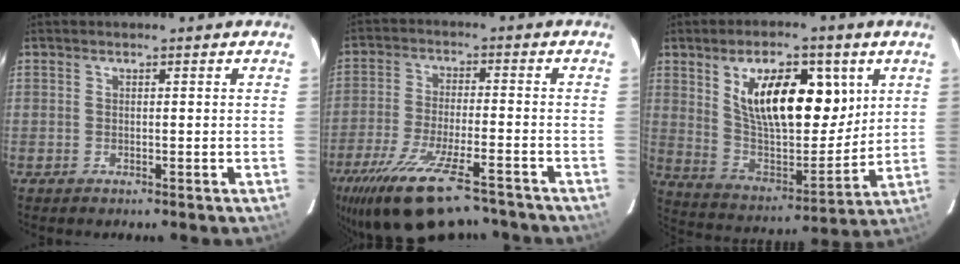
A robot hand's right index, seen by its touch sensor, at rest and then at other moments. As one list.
[{"total": 18.7, "force": [-14.1, 5.0, 11.2], "torque": [-0.224, -0.049, -0.230]}, {"total": 18.7, "force": [7.0, 8.7, 15.0], "torque": [-0.250, 0.004, 0.131]}]